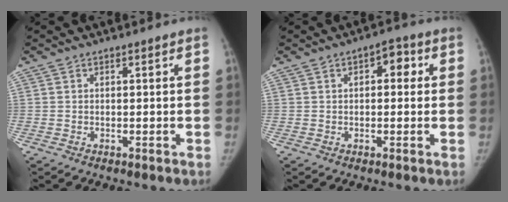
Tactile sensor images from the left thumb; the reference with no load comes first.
{"total": 4.2, "force": [1.0, 2.5, 3.2], "torque": [-0.020, 0.010, 0.005]}